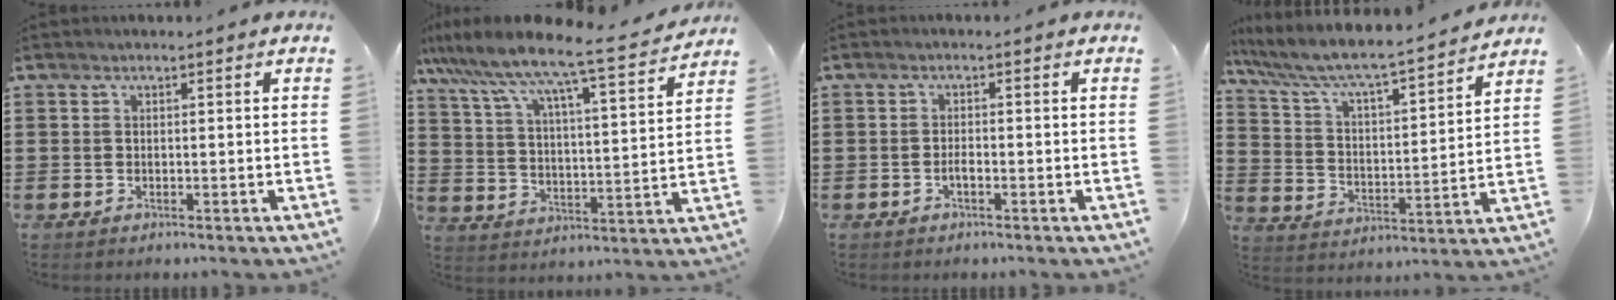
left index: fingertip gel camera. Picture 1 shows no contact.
{"total": 7.8, "force": [6.9, -0.5, 3.5], "torque": [-0.100, -0.058, 0.108]}
{"total": 1.4, "force": [-0.7, 0.3, 1.1], "torque": [-0.025, -0.002, -0.011]}
{"total": 6.1, "force": [5.4, 0.3, 2.8], "torque": [-0.080, -0.045, 0.081]}